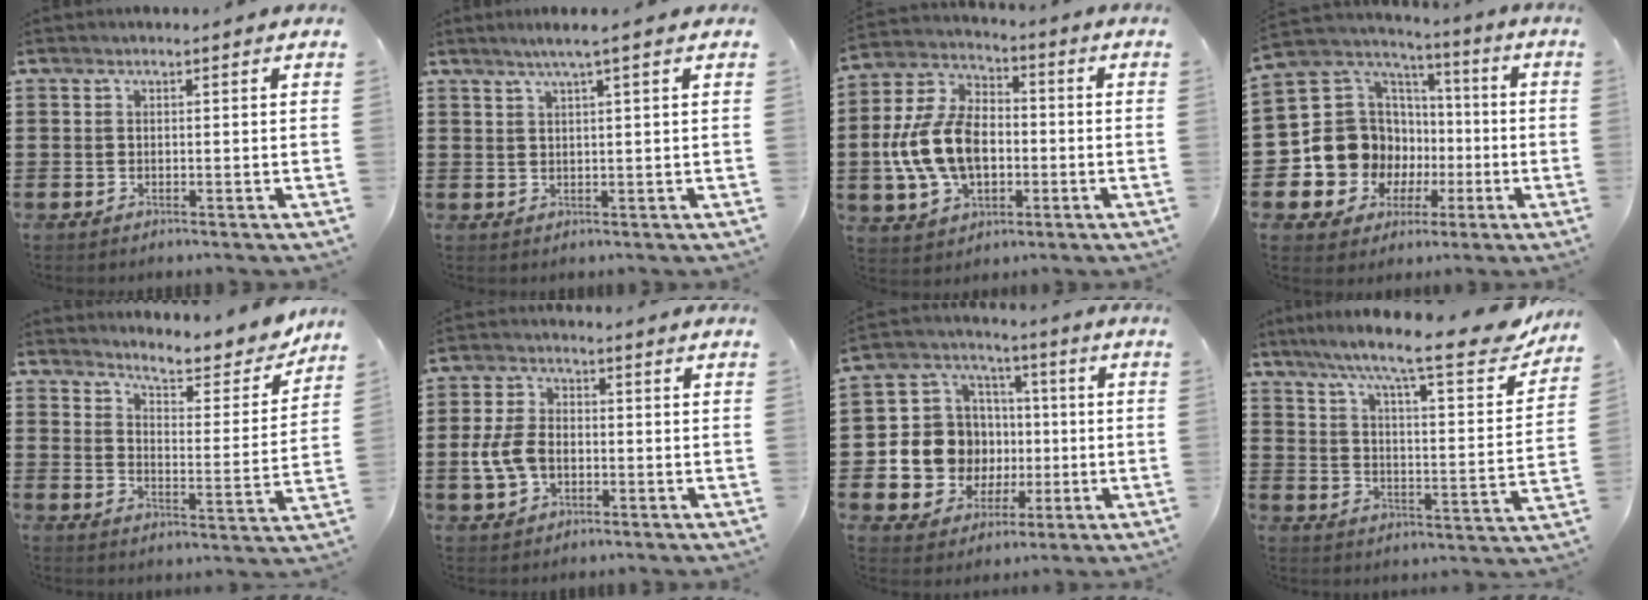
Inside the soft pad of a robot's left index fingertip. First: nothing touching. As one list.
[{"total": 2.2, "force": [1.3, -0.4, 1.7], "torque": [-0.035, -0.001, 0.022]}, {"total": 12.1, "force": [-1.6, 8.3, 8.7], "torque": [-0.221, 0.007, -0.033]}, {"total": 14.0, "force": [-2.3, 13.0, 4.7], "torque": [-0.142, -0.022, -0.023]}, {"total": 6.2, "force": [5.9, 0.6, 1.9], "torque": [-0.049, -0.047, 0.095]}, {"total": 6.1, "force": [-1.0, 4.1, 4.4], "torque": [-0.116, -0.002, -0.027]}, {"total": 10.6, "force": [-0.8, 10.1, 3.0], "torque": [-0.109, -0.001, -0.007]}, {"total": 10.7, "force": [8.6, 0.3, 6.3], "torque": [-0.131, -0.061, 0.132]}]